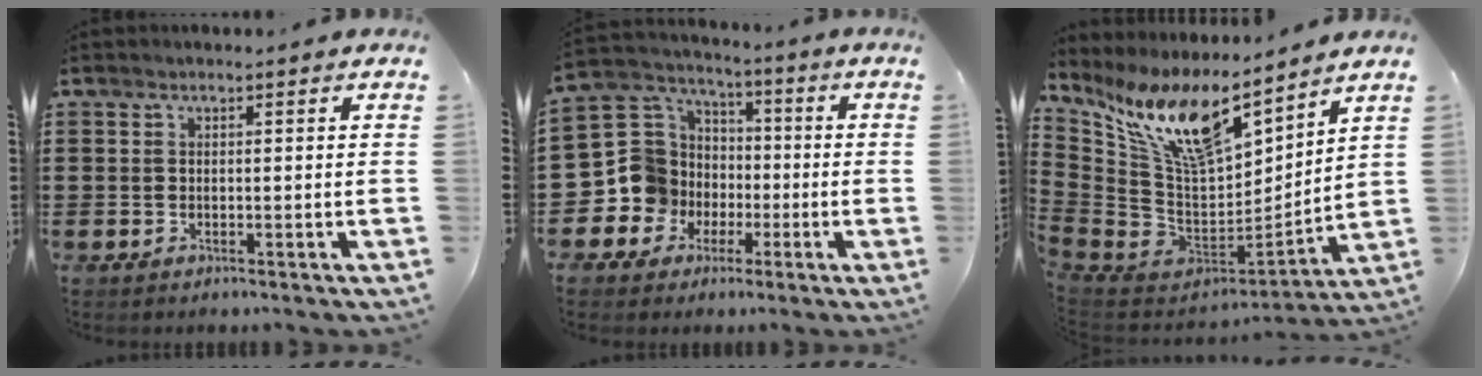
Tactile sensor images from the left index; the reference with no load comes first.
{"total": 10.0, "force": [-1.8, 9.6, 2.3], "torque": [-0.111, -0.002, -0.031]}
{"total": 14.5, "force": [9.0, 5.4, 10.0], "torque": [-0.229, -0.056, 0.156]}